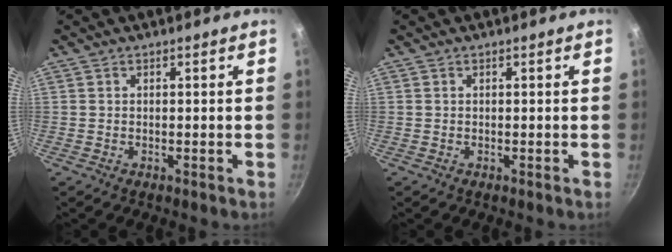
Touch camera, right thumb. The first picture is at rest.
{"total": 0.0}